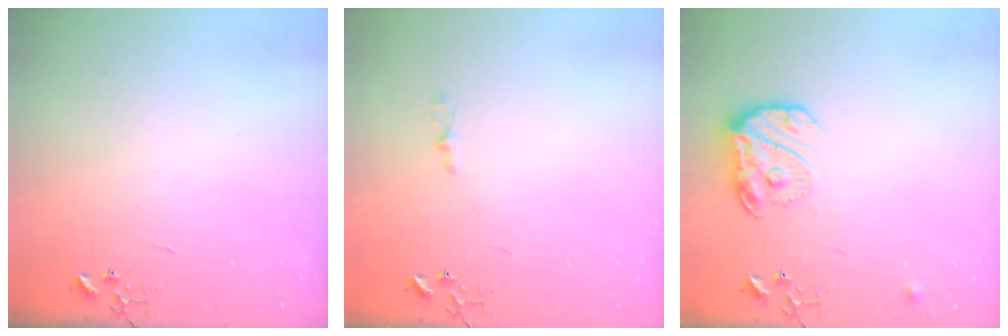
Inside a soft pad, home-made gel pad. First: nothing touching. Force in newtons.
{"total": 2.9, "press": 2.9, "slide": 0.4}
{"total": 14.5, "press": 14.4, "slide": 0.8}